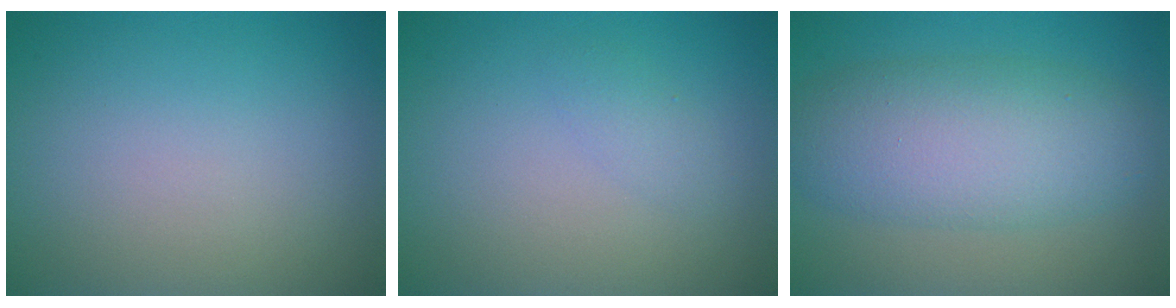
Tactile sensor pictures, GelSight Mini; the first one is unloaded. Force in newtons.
{"total": 1.1, "press": 1.1, "slide": 0.0}
{"total": 7.4, "press": 7.4, "slide": 0.0}